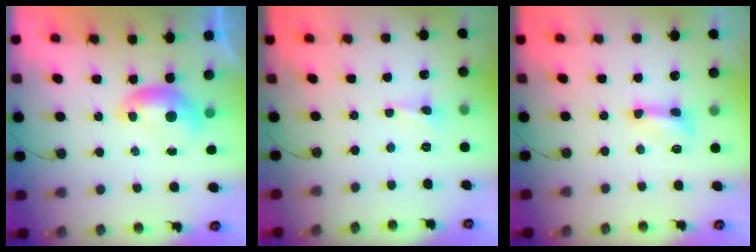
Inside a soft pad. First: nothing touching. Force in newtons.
{"total": 0.5, "press": 0.5, "slide": 0.1}
{"total": 3.1, "press": 3.1, "slide": 0.4}